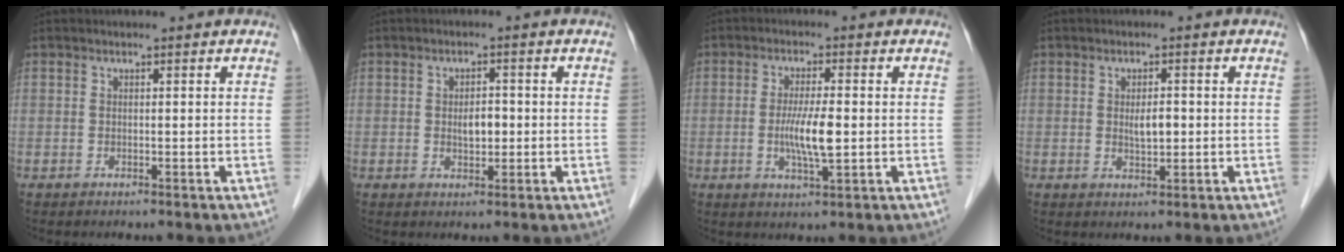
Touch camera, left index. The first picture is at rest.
{"total": 2.7, "force": [-0.4, 1.4, 2.2], "torque": [-0.037, -0.002, -0.006]}
{"total": 5.7, "force": [-0.8, 0.6, 5.6], "torque": [-0.111, -0.015, -0.016]}
{"total": 2.5, "force": [-0.2, 0.9, 2.3], "torque": [-0.042, -0.005, -0.001]}